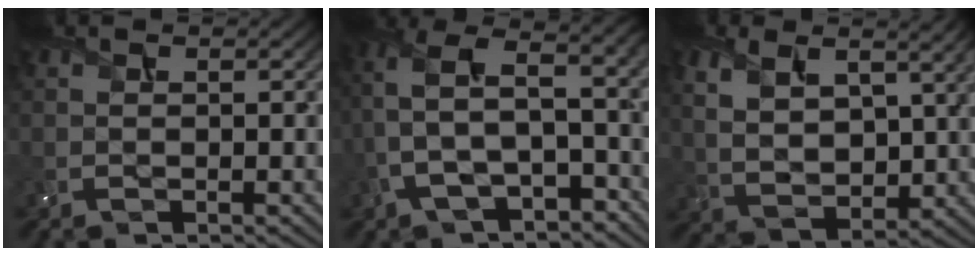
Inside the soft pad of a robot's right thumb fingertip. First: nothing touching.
{"total": 10.5, "force": [-1.2, 5.5, 8.9], "torque": [-0.217, 0.006, -0.021]}
{"total": 8.8, "force": [3.5, 4.6, 6.6], "torque": [-0.164, 0.000, 0.073]}